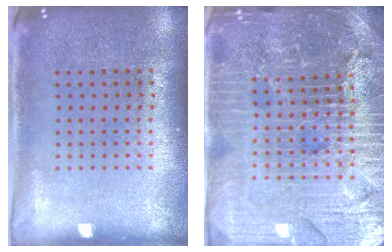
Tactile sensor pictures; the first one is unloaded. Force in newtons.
{"total": 5.5, "press": 4.9, "slide": 2.4}